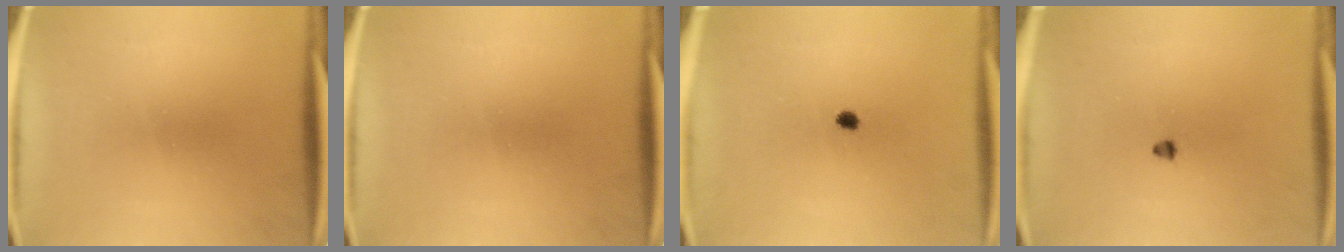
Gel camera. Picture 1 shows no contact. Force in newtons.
{"total": 0.0}
{"total": 1.5}
{"total": 1.1}